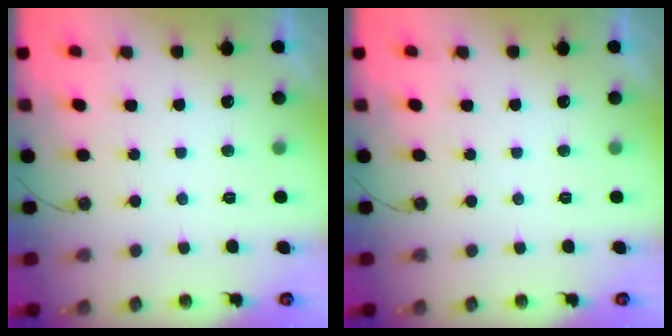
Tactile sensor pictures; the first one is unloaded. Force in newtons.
{"total": 0.0}